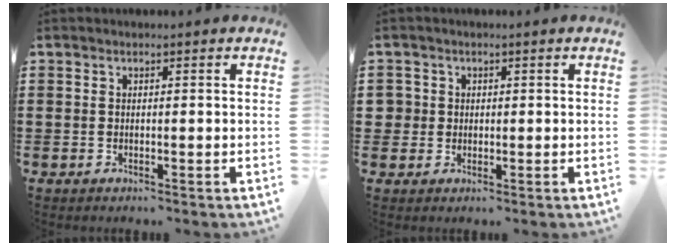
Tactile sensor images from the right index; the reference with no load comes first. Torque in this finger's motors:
{"motor_torque": [-0.17, 0.06, -0.02, -0.01]}